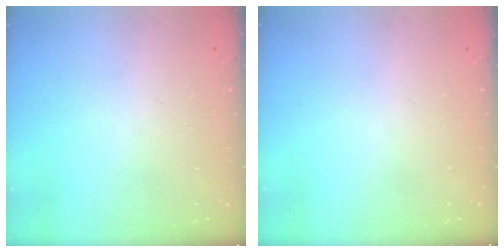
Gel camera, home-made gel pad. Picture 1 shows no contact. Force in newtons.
{"total": 0.0}